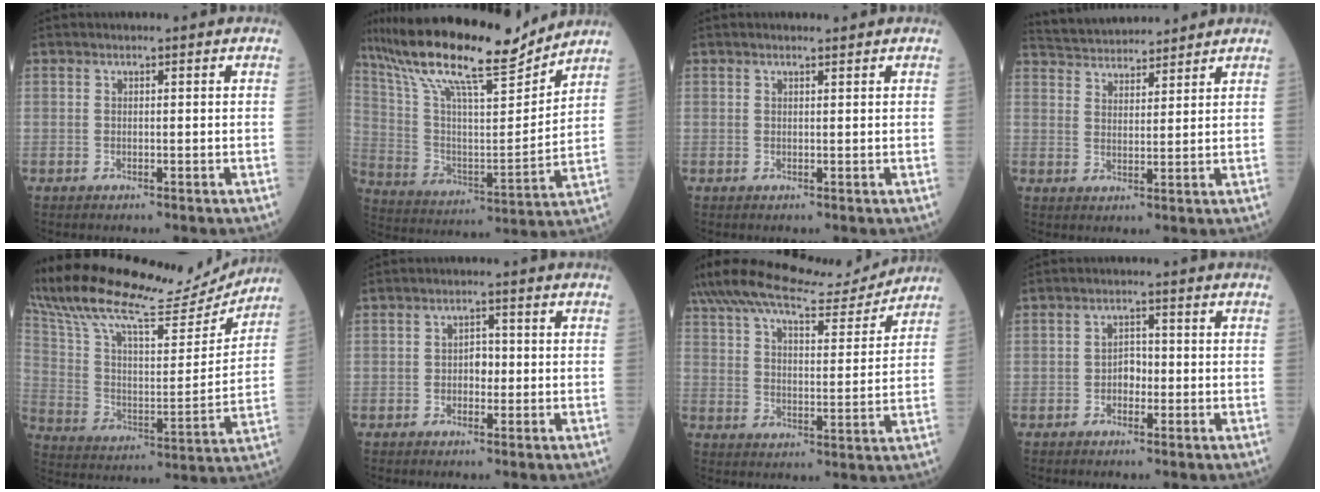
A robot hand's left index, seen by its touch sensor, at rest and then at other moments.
{"total": 21.1, "force": [17.9, 2.4, 10.9], "torque": [-0.210, 0.006, 0.306]}
{"total": 1.0, "force": [0.9, 0.1, 0.5], "torque": [-0.011, 0.006, 0.015]}
{"total": 10.6, "force": [10.2, 1.9, 2.4], "torque": [-0.047, 0.030, 0.165]}
{"total": 23.7, "force": [21.5, 3.9, 9.2], "torque": [-0.183, -0.006, 0.337]}
{"total": 2.4, "force": [-0.3, 1.6, 1.8], "torque": [-0.023, 0.007, -0.008]}
{"total": 16.8, "force": [15.4, 2.6, 6.2], "torque": [-0.117, 0.016, 0.236]}
{"total": 2.4, "force": [-0.7, 1.6, 1.6], "torque": [-0.021, 0.008, -0.016]}